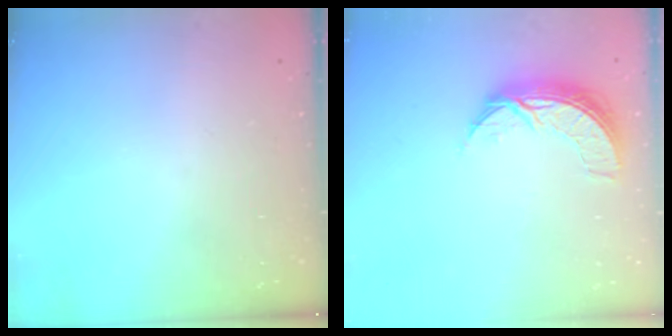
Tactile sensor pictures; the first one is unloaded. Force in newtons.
{"total": 8.2, "press": 8.1, "slide": 0.6}